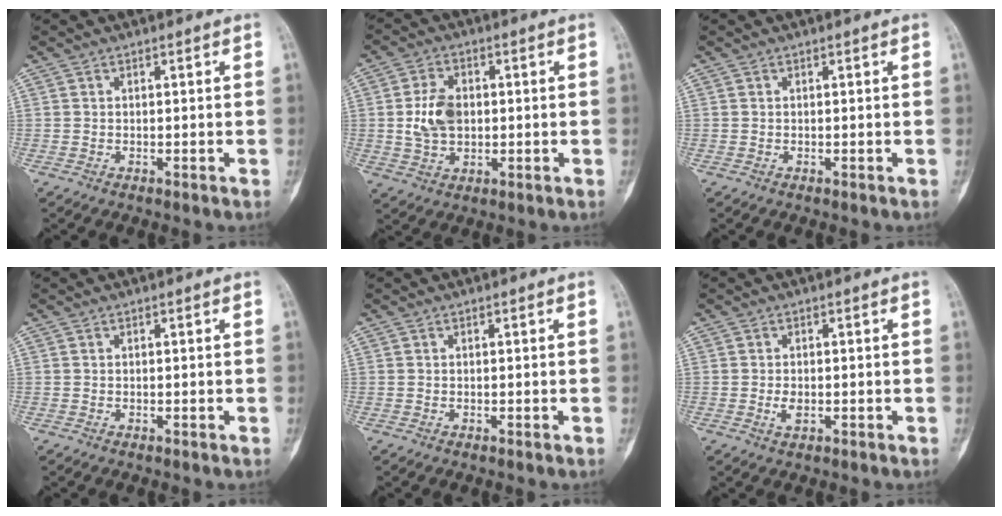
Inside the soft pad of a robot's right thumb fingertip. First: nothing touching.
{"total": 7.9, "force": [0.3, 5.4, 5.7], "torque": [-0.094, 0.006, 0.007]}
{"total": 0.0}
{"total": 0.0}
{"total": 0.0}
{"total": 2.2, "force": [-0.4, 1.2, 1.7], "torque": [-0.033, 0.000, -0.007]}